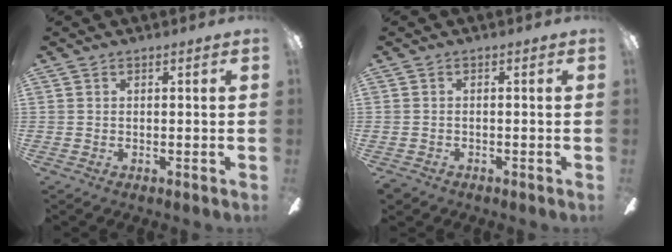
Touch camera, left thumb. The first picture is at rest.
{"total": 1.1, "force": [-0.9, 0.5, 0.0], "torque": [0.000, 0.001, -0.019]}